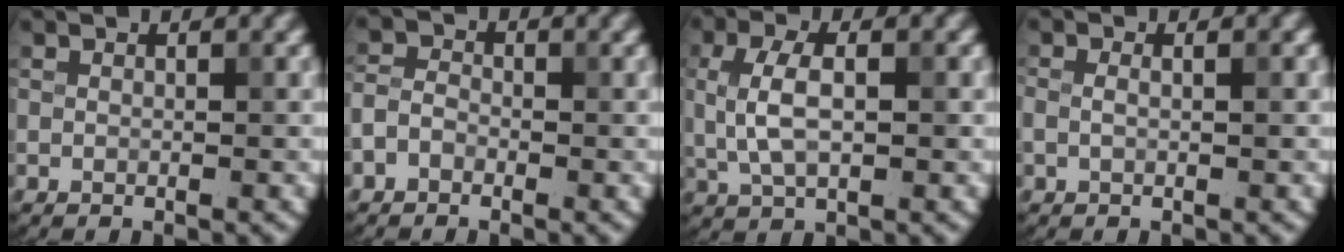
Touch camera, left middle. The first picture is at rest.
{"total": 1.9, "force": [-1.1, 1.3, 0.8], "torque": [-0.014, 0.006, -0.030]}
{"total": 4.5, "force": [0.2, 2.0, 4.0], "torque": [-0.084, 0.005, 0.005]}
{"total": 1.9, "force": [0.5, 0.9, 1.5], "torque": [-0.014, -0.002, -0.008]}